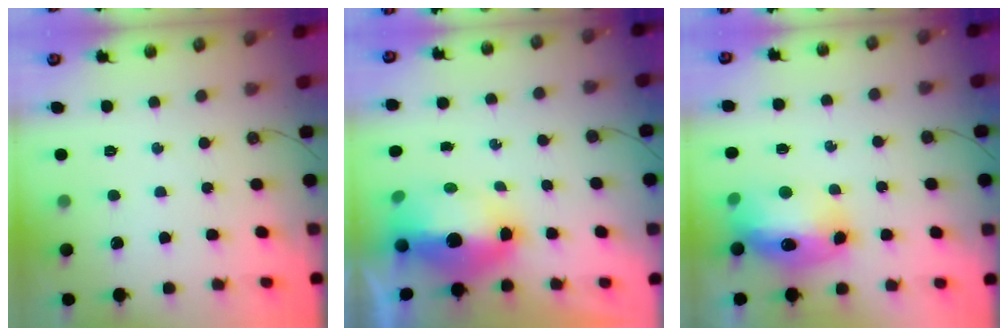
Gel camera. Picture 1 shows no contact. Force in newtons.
{"total": 12.7, "press": 12.6, "slide": 1.6}
{"total": 14.4, "press": 14.4, "slide": 1.3}